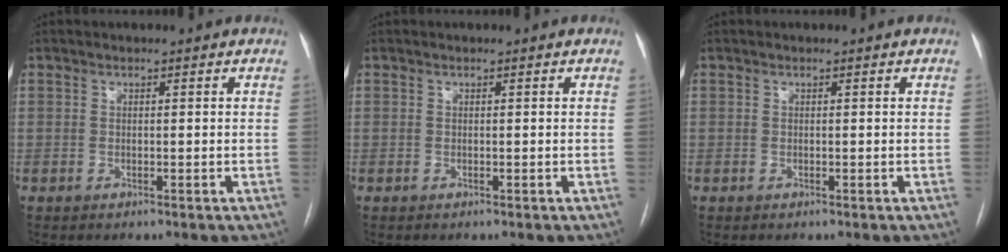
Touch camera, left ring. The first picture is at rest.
{"total": 0.0}
{"total": 0.0}